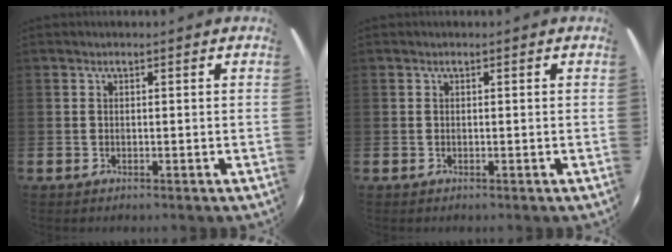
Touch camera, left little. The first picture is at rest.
{"total": 0.0}